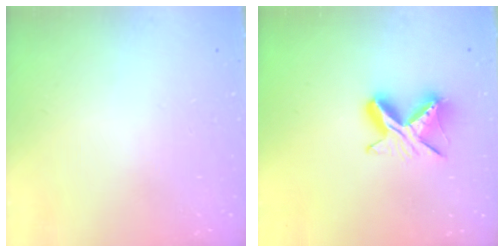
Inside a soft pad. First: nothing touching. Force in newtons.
{"total": 9.2, "press": 9.2, "slide": 1.0}